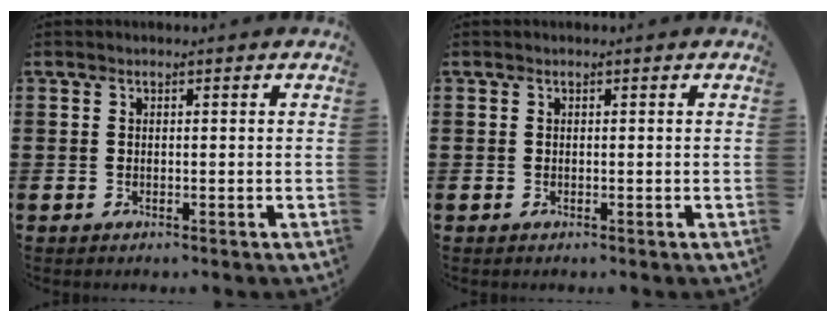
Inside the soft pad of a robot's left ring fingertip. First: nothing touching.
{"total": 0.0}